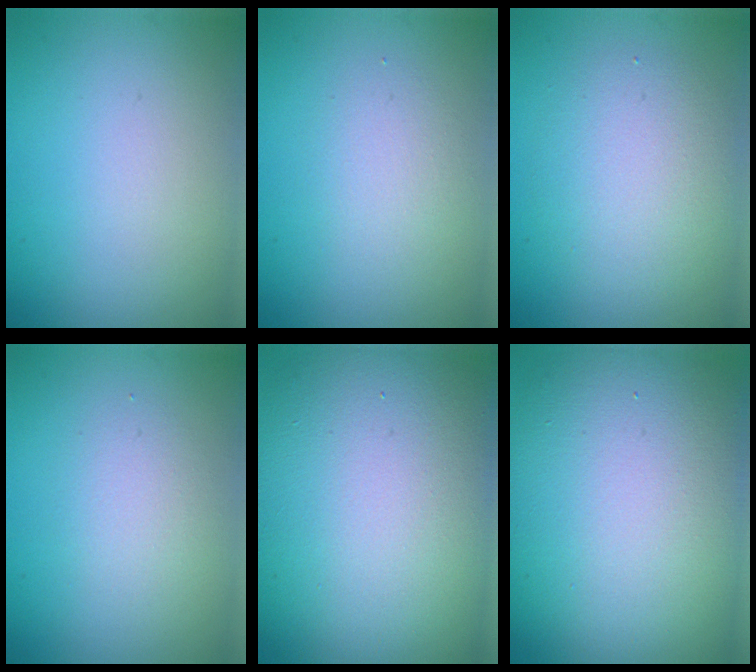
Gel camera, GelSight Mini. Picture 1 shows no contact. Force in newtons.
{"total": 1.9, "press": 1.9, "slide": 0.1}
{"total": 4.2, "press": 4.2, "slide": 0.1}
{"total": 1.9, "press": 1.8, "slide": 0.2}
{"total": 17.0, "press": 17.0, "slide": 1.0}
{"total": 13.1, "press": 13.1, "slide": 1.1}